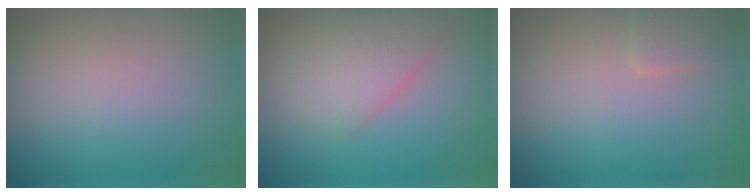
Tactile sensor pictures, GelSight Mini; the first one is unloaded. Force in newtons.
{"total": 3.5, "press": 3.5, "slide": 0.3}
{"total": 1.4, "press": 1.4, "slide": 0.1}